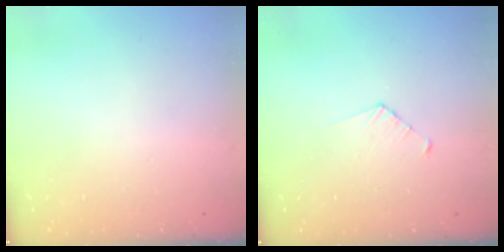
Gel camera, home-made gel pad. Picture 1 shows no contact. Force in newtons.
{"total": 2.8, "press": 2.8, "slide": 0.2}